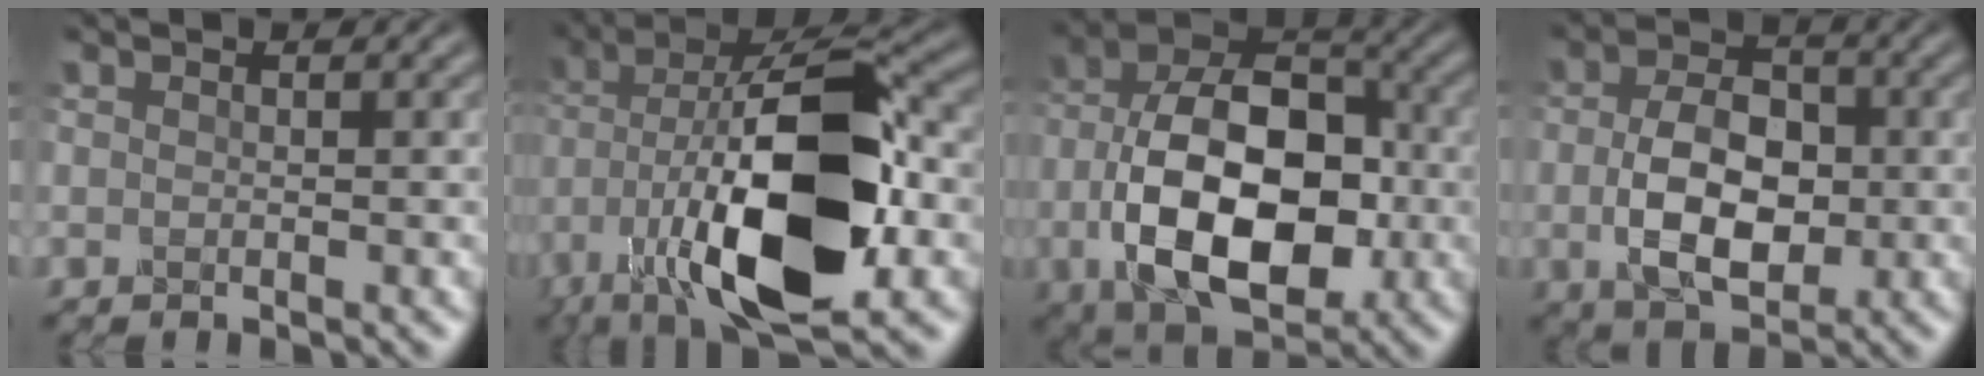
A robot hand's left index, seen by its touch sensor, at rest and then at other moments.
{"total": 15.9, "force": [-3.9, 6.8, 13.8], "torque": [-0.255, 0.000, -0.074]}
{"total": 12.8, "force": [-2.9, 7.7, 9.8], "torque": [-0.174, -0.002, -0.059]}
{"total": 6.9, "force": [-0.5, 4.4, 5.4], "torque": [-0.110, 0.000, -0.011]}